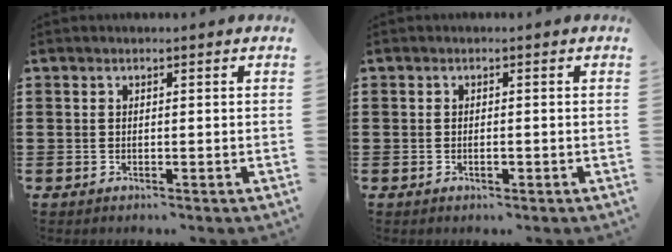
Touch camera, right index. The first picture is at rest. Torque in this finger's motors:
{"motor_torque": [0.04, 0.07, 0.02, 0.01]}